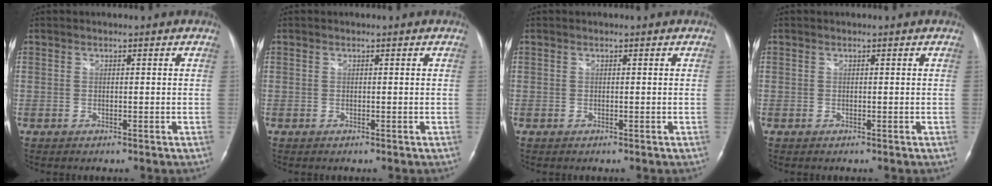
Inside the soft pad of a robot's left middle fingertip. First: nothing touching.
{"total": 0.0}
{"total": 0.0}
{"total": 0.0}